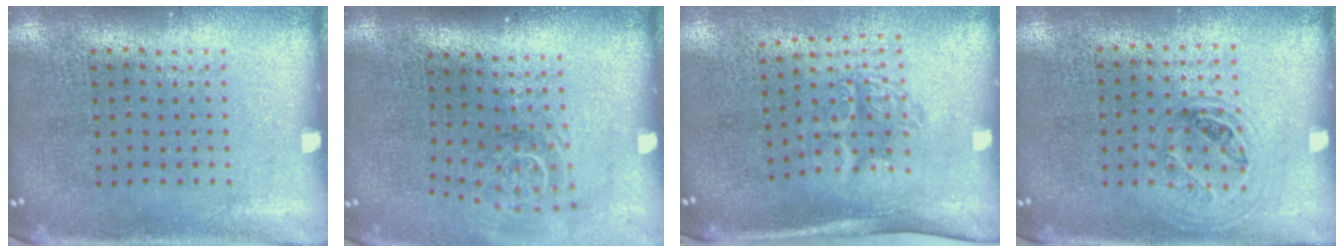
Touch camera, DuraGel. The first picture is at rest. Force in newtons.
{"total": 1.7, "press": 1.2, "slide": 1.2}
{"total": 1.7, "press": 1.3, "slide": 1.2}
{"total": 1.0, "press": 1.0, "slide": 0.4}